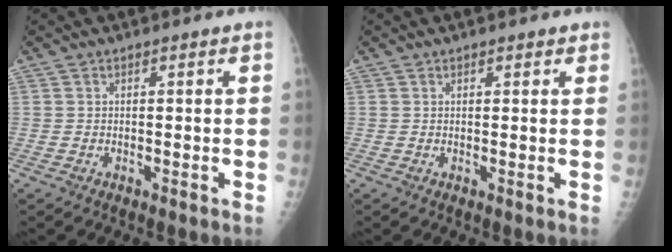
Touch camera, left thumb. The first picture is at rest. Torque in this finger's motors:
{"motor_torque": [-0.38, -0.24, -0.04, -0.04, 0.04]}